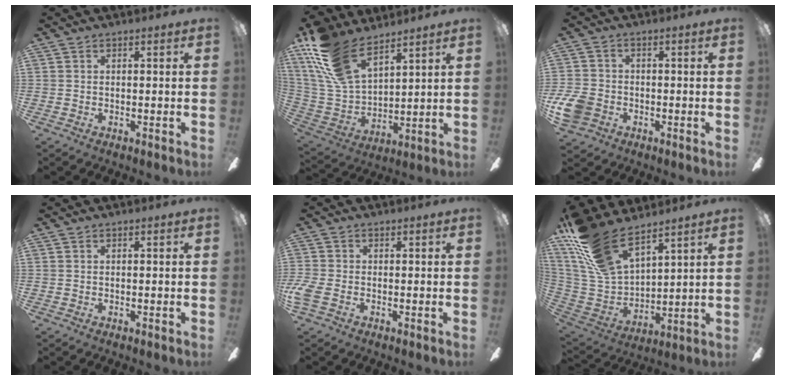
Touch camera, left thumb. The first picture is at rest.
{"total": 18.1, "force": [12.2, 8.6, 10.1], "torque": [-0.248, -0.056, 0.230]}
{"total": 6.6, "force": [-2.5, 5.2, 3.2], "torque": [-0.083, 0.014, -0.045]}
{"total": 0.0}
{"total": 3.0, "force": [-1.1, 1.9, 2.1], "torque": [-0.053, -0.002, -0.023]}
{"total": 18.3, "force": [13.6, 7.4, 9.8], "torque": [-0.233, -0.086, 0.251]}